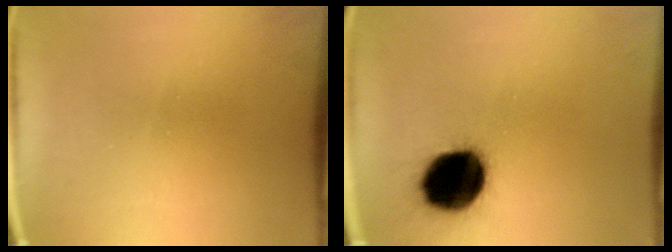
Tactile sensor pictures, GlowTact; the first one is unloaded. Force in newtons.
{"total": 17.4}